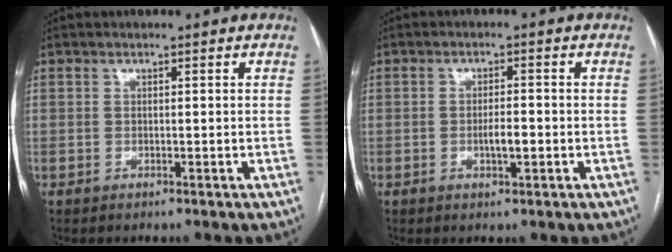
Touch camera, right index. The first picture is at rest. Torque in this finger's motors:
{"motor_torque": [0.56, -0.05, 0.05, 0.02]}